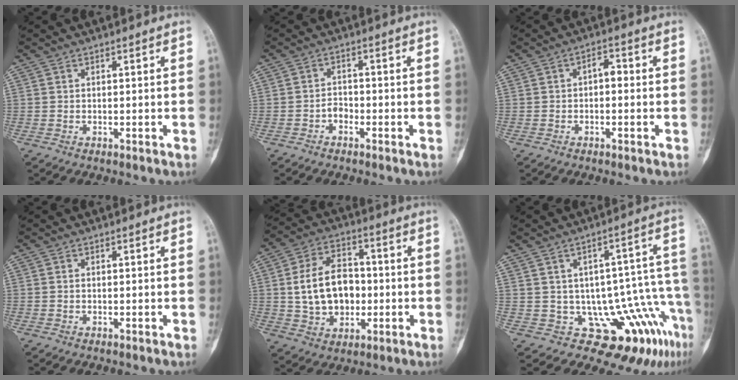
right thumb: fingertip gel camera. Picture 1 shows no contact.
{"total": 1.9, "force": [-1.1, 1.3, 0.7], "torque": [-0.002, 0.013, -0.026]}
{"total": 2.9, "force": [-0.2, 1.6, 2.4], "torque": [-0.025, 0.013, -0.011]}
{"total": 0.0}
{"total": 13.8, "force": [-0.1, 9.9, 9.6], "torque": [-0.142, 0.018, 0.005]}
{"total": 15.2, "force": [-6.6, 7.1, 11.6], "torque": [-0.102, 0.061, -0.078]}